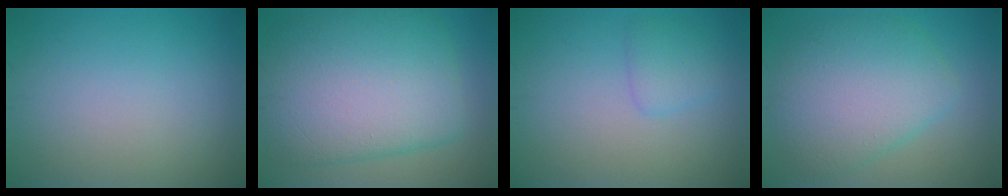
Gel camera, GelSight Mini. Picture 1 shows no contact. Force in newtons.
{"total": 11.6, "press": 11.6, "slide": 0.5}
{"total": 1.8, "press": 1.8, "slide": 0.1}
{"total": 7.0, "press": 7.0, "slide": 0.3}